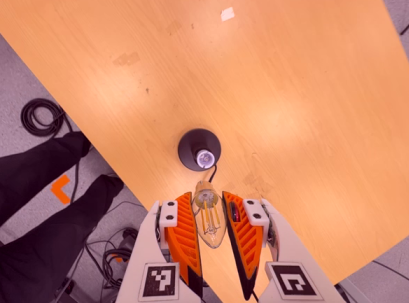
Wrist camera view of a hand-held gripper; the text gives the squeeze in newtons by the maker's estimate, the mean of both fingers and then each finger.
{"total": 16.1, "left": 18.2, "right": 14.0}